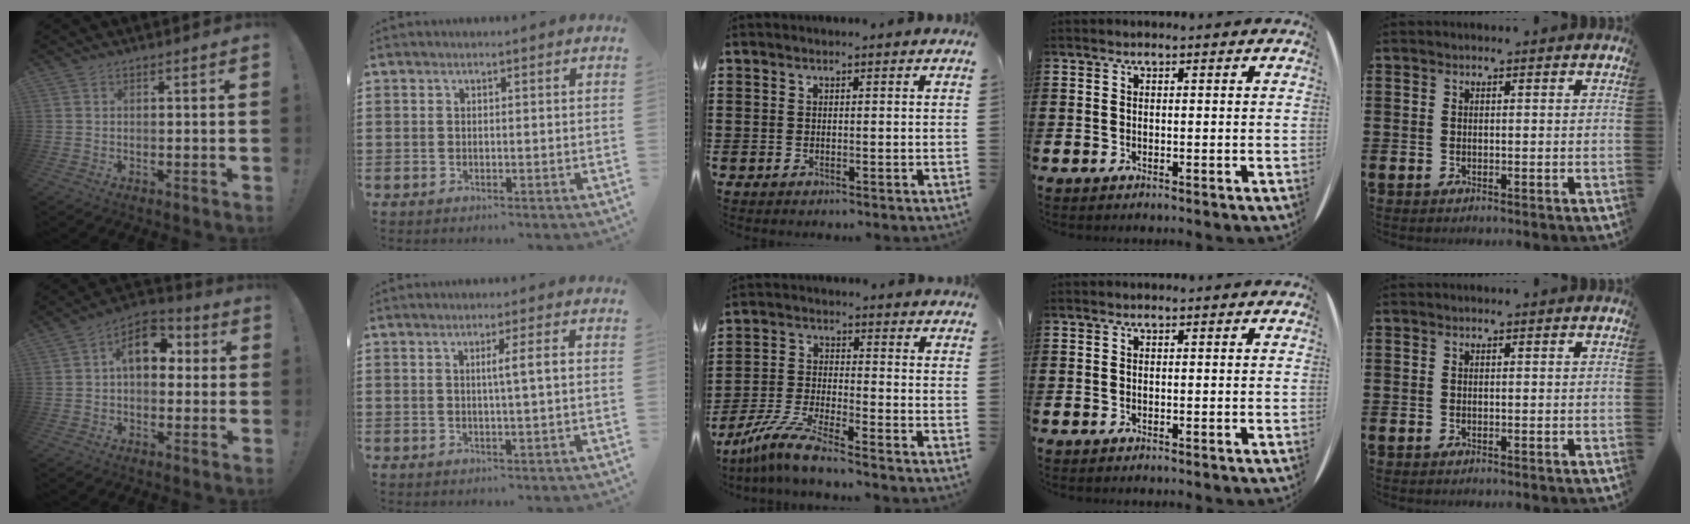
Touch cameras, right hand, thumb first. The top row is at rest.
{"thumb": {"total": 12.3, "force": [3.1, 8.0, 8.8], "torque": [-0.116, 0.004, 0.058]}, "index": {"total": 3.3, "force": [0.2, -0.2, 3.2], "torque": [-0.059, -0.003, -0.001]}, "middle": {"total": 7.1, "force": [-6.1, -0.1, 3.5], "torque": [-0.087, -0.014, -0.122]}}